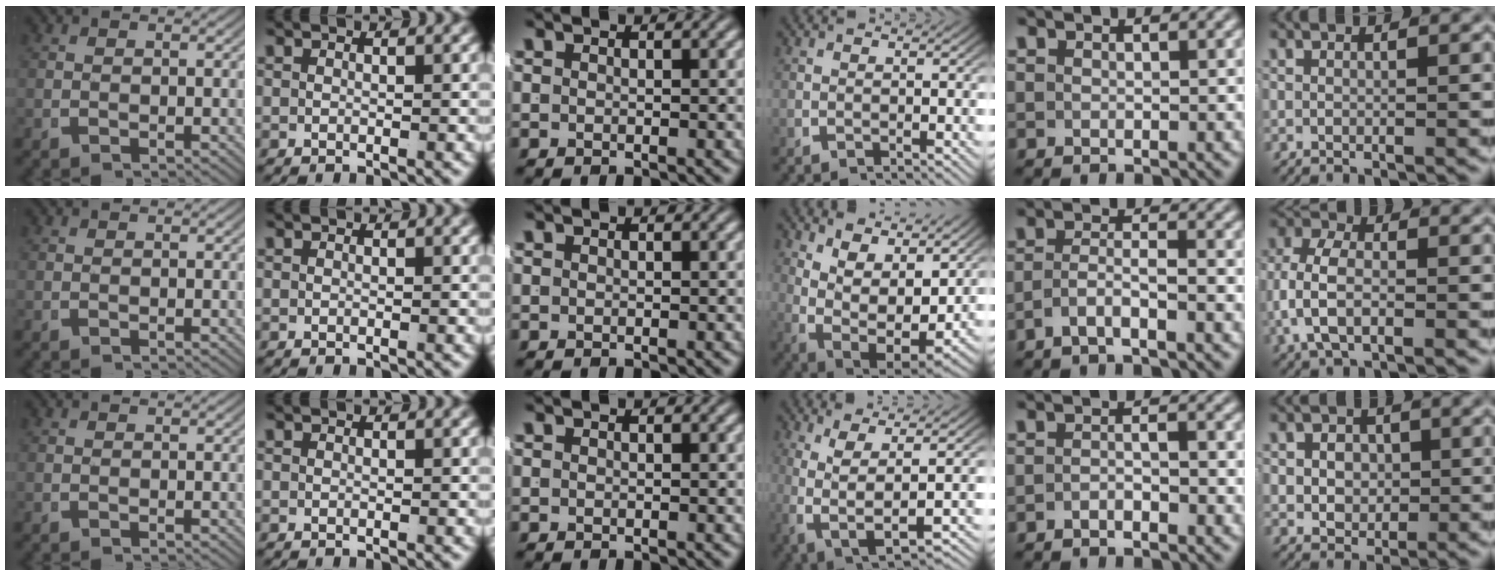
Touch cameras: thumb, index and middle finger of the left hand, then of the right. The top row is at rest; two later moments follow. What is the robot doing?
{"motion": "lift_and_place", "object": "shirt"}